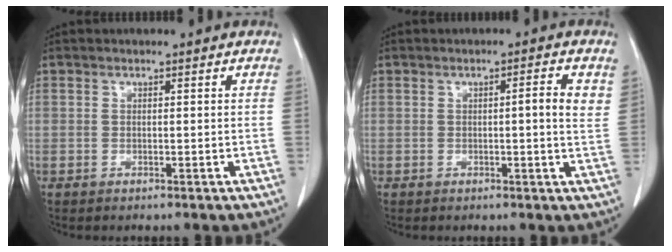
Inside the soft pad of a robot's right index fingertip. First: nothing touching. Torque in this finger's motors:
{"motor_torque": [0.31, 0.24, 0.20, 0.02]}